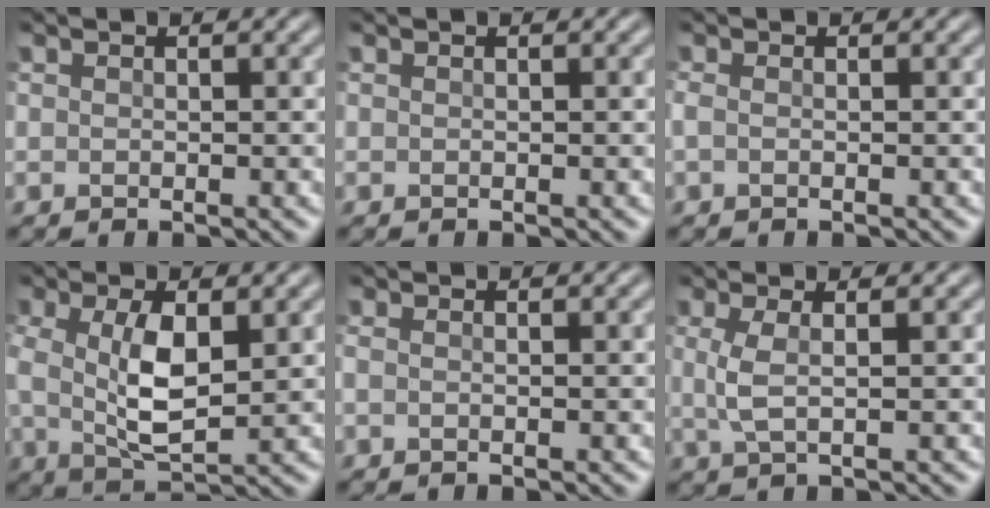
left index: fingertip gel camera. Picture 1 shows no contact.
{"total": 0.0}
{"total": 0.9, "force": [-0.2, 0.6, 0.7], "torque": [-0.015, 0.001, -0.003]}
{"total": 5.9, "force": [0.2, 2.8, 5.1], "torque": [-0.116, -0.004, 0.007]}
{"total": 0.7, "force": [-0.2, 0.3, 0.5], "torque": [-0.010, 0.001, -0.003]}
{"total": 2.2, "force": [0.1, 0.5, 2.2], "torque": [-0.053, 0.000, 0.001]}